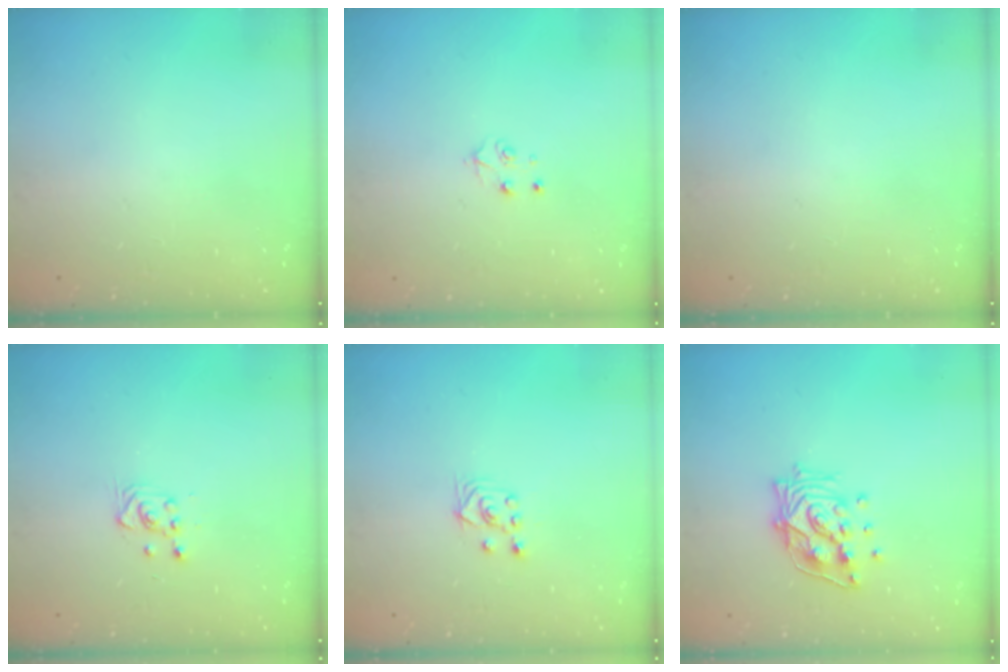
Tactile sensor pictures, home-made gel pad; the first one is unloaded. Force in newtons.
{"total": 3.9, "press": 3.8, "slide": 0.5}
{"total": 0.0}
{"total": 3.6, "press": 3.5, "slide": 0.8}
{"total": 2.8, "press": 2.6, "slide": 1.1}
{"total": 14.1, "press": 14.0, "slide": 1.8}